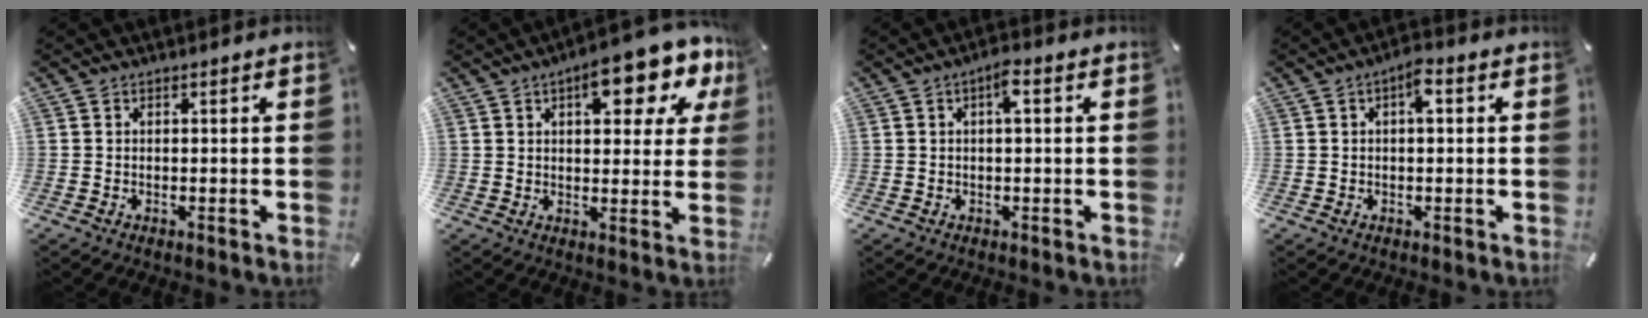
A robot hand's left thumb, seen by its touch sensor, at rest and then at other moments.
{"total": 13.8, "force": [6.7, 6.0, 10.4], "torque": [-0.127, -0.028, 0.106]}
{"total": 3.3, "force": [0.6, 1.0, 3.1], "torque": [-0.054, 0.007, 0.005]}
{"total": 3.9, "force": [0.7, 1.5, 3.5], "torque": [-0.057, 0.007, 0.006]}